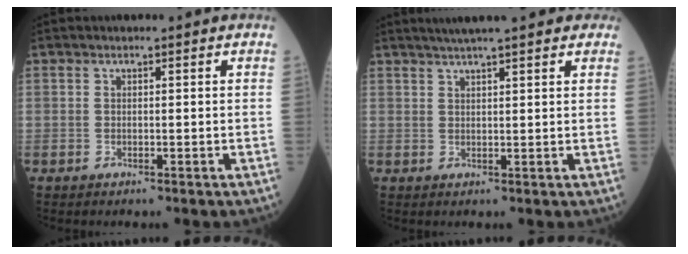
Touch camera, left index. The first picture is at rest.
{"total": 10.1, "force": [8.1, 1.5, 5.8], "torque": [-0.081, 0.033, 0.103]}